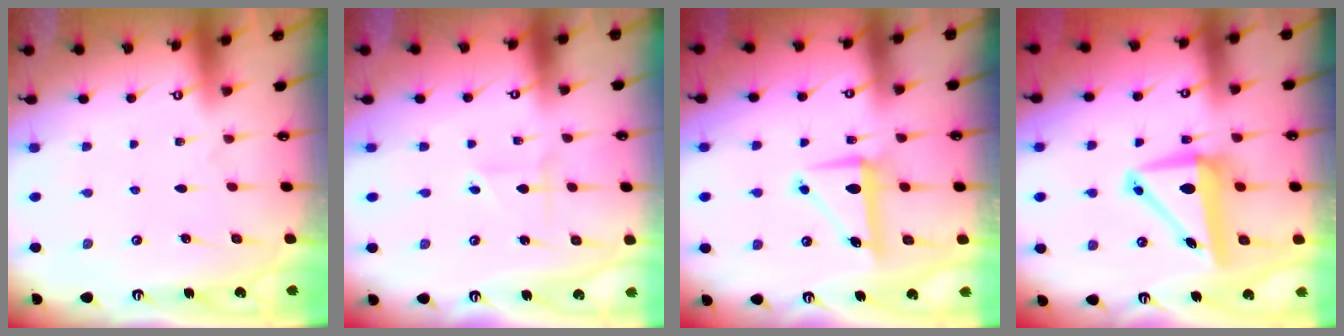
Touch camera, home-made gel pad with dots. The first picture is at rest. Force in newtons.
{"total": 1.9, "press": 1.8, "slide": 0.5}
{"total": 7.9, "press": 7.9, "slide": 0.9}
{"total": 8.3, "press": 8.1, "slide": 1.9}